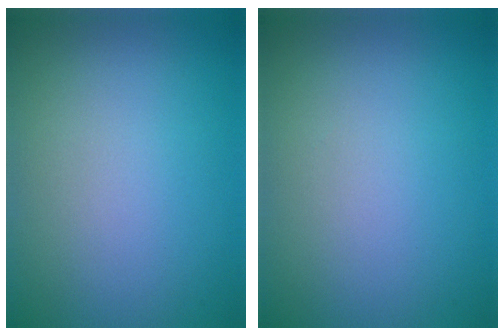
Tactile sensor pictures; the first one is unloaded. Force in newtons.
{"total": 0.0}